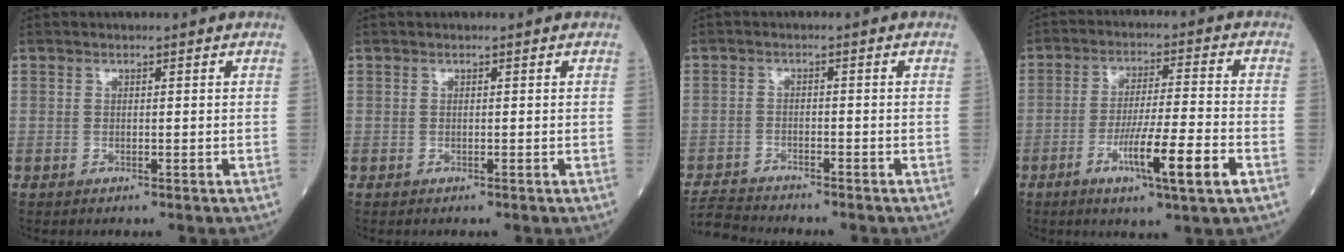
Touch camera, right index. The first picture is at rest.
{"total": 0.0}
{"total": 4.8, "force": [-4.8, 0.4, -0.2], "torque": [0.007, -0.014, -0.090]}
{"total": 10.5, "force": [-4.4, -0.1, 9.5], "torque": [-0.163, -0.011, -0.076]}